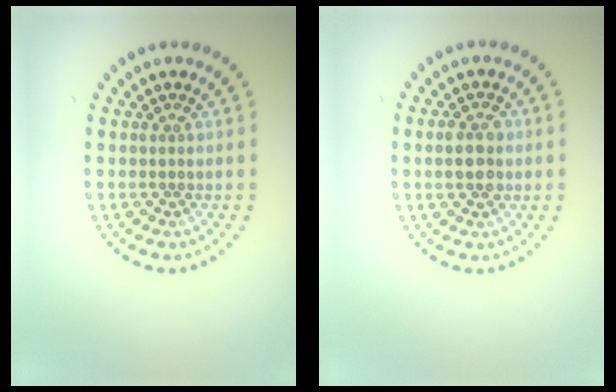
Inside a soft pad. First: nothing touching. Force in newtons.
{"total": 3.0, "press": 3.0, "slide": 0.2}